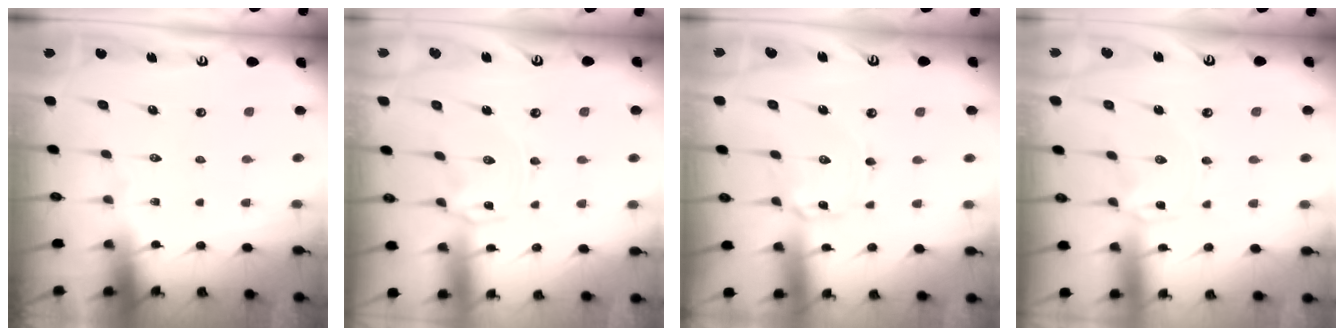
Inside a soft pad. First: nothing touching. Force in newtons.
{"total": 1.0, "press": 0.9, "slide": 0.3}
{"total": 2.0, "press": 2.0, "slide": 0.2}
{"total": 0.0}